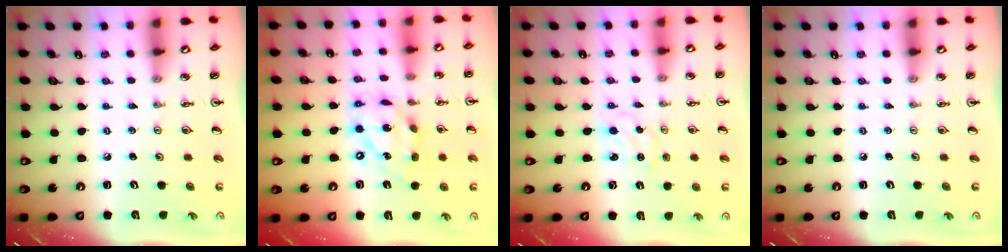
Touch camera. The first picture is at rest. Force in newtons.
{"total": 14.7, "press": 14.6, "slide": 1.7}
{"total": 1.4, "press": 1.4, "slide": 0.3}
{"total": 0.0}